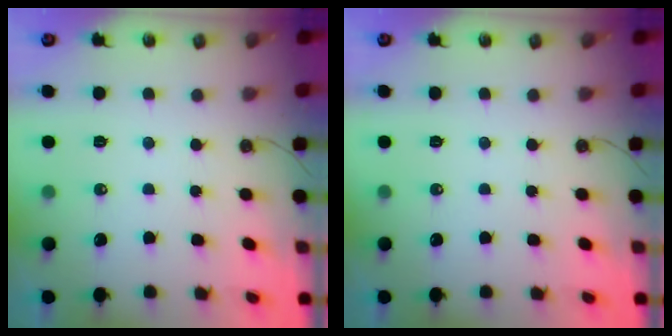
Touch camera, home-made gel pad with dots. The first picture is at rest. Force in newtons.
{"total": 0.0}